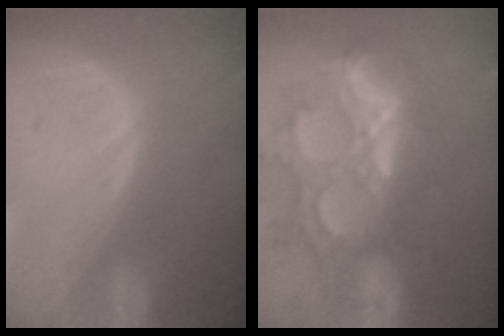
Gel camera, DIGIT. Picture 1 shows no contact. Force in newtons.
{"total": 14.3, "press": 11.9, "slide": 7.8}